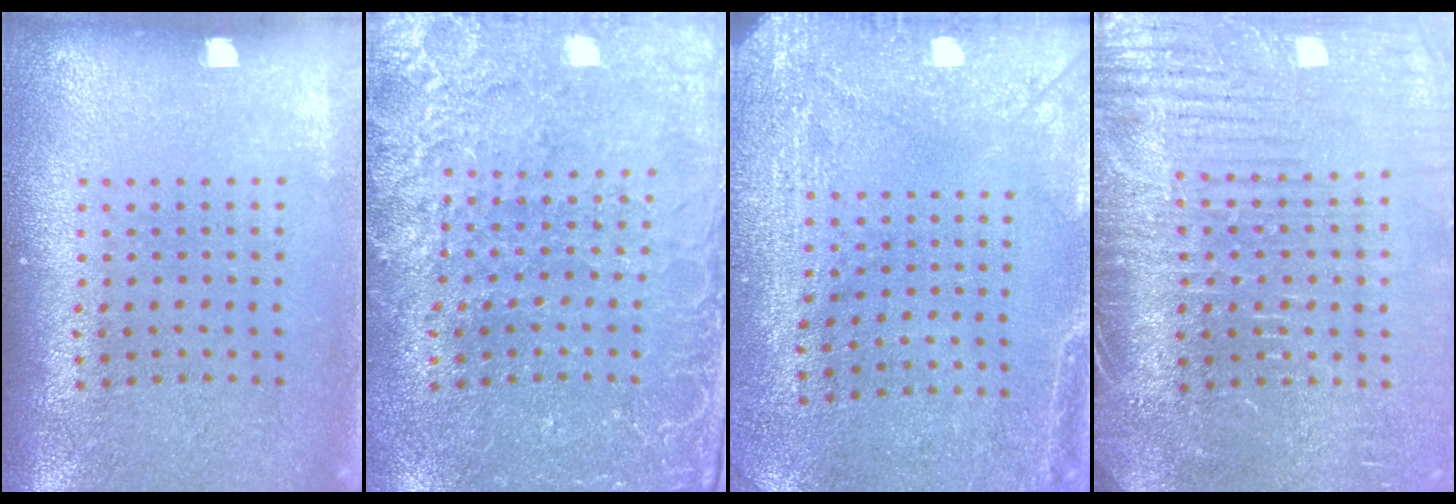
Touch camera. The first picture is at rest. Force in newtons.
{"total": 3.1, "press": 2.9, "slide": 1.0}
{"total": 2.9, "press": 2.3, "slide": 1.8}
{"total": 4.0, "press": 3.8, "slide": 1.3}